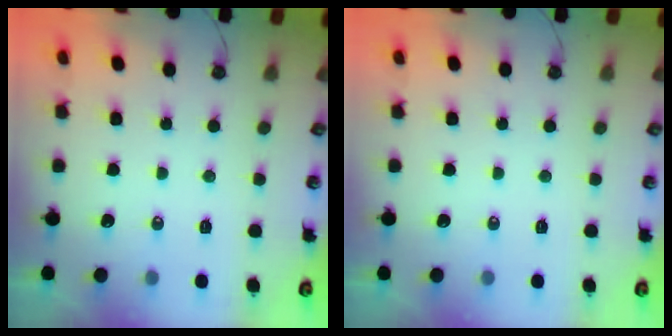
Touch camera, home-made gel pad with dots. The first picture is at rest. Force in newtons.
{"total": 0.0}